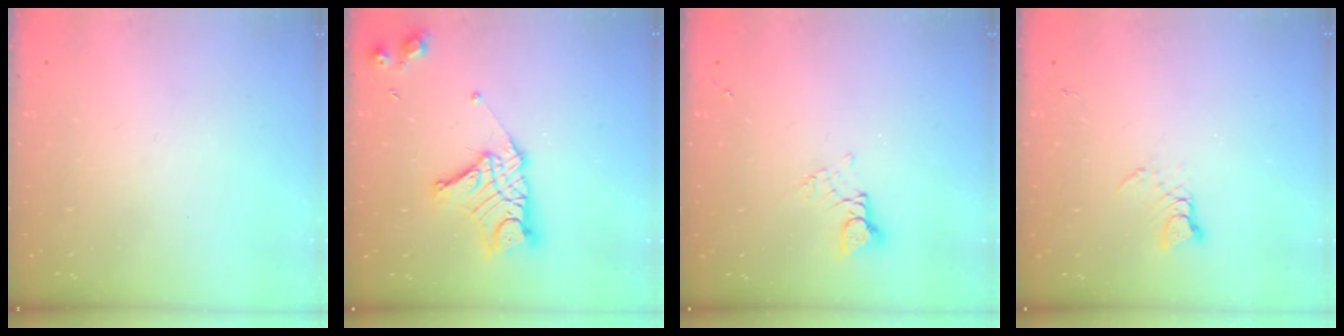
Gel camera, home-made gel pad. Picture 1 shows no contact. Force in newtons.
{"total": 13.2, "press": 13.1, "slide": 1.2}
{"total": 2.8, "press": 2.8, "slide": 0.3}
{"total": 2.5, "press": 2.5, "slide": 0.3}